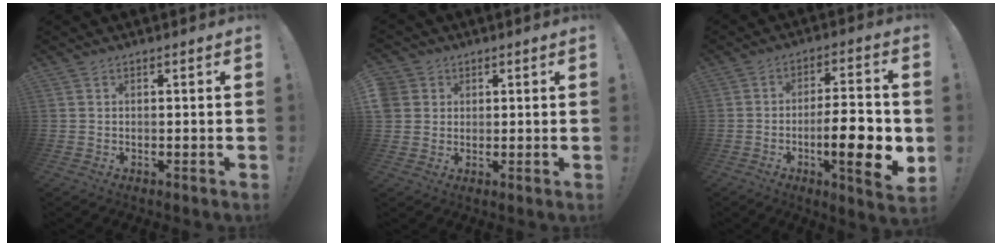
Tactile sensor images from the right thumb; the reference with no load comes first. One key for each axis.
{"total": 4.3, "fx": 1.5, "fy": 4.0, "fz": 0.8, "tx": -0.012, "ty": -0.003, "tz": 0.030}
{"total": 15.6, "fx": -4.0, "fy": 3.5, "fz": 14.7, "tx": -0.227, "ty": 0.008, "tz": -0.062}